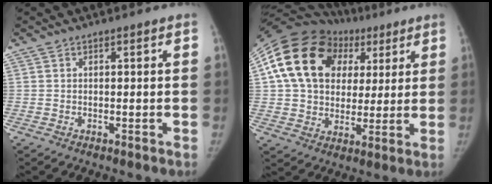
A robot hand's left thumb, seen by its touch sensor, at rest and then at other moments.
{"total": 22.8, "force": [7.4, 17.4, 12.7], "torque": [-0.213, 0.037, 0.132]}